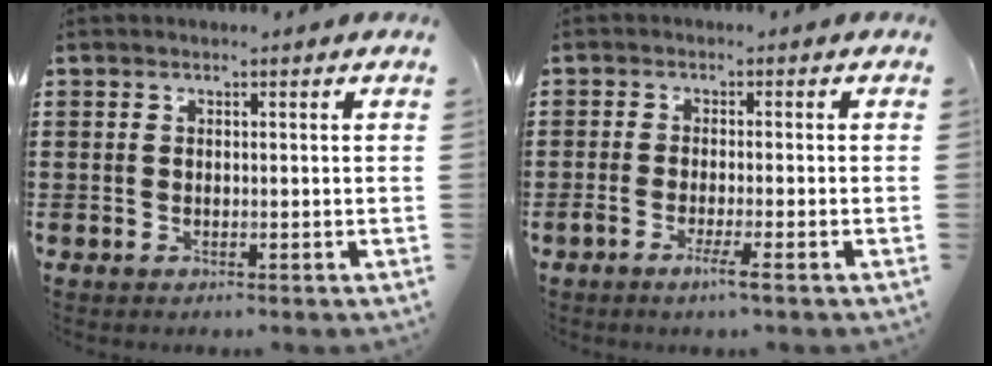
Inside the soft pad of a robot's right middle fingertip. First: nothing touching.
{"total": 2.8, "force": [-1.6, -0.1, 2.3], "torque": [-0.046, -0.007, -0.032]}